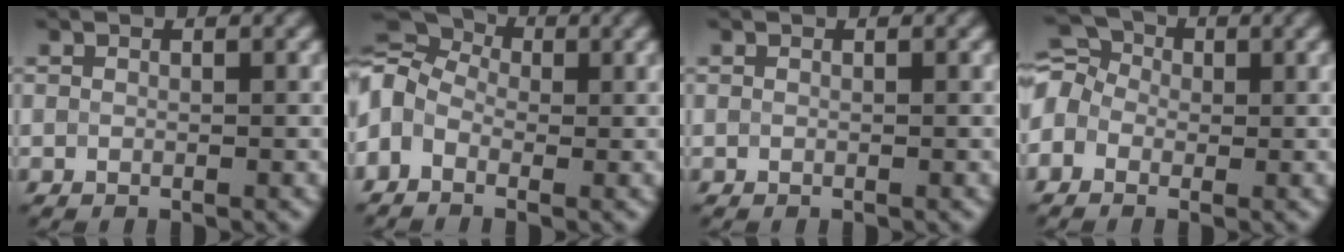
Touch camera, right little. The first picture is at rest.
{"total": 9.3, "force": [0.3, 6.9, 6.2], "torque": [-0.128, 0.035, -0.032]}
{"total": 0.0}
{"total": 4.7, "force": [-0.5, 3.9, 2.7], "torque": [-0.066, 0.027, -0.024]}